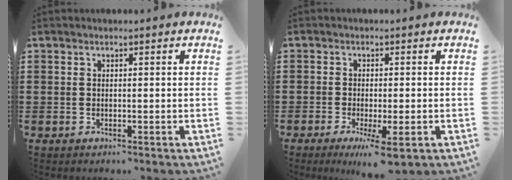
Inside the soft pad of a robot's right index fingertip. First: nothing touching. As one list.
[{"total": 3.5, "force": [-2.0, 0.3, 2.9], "torque": [-0.053, -0.008, -0.034]}]